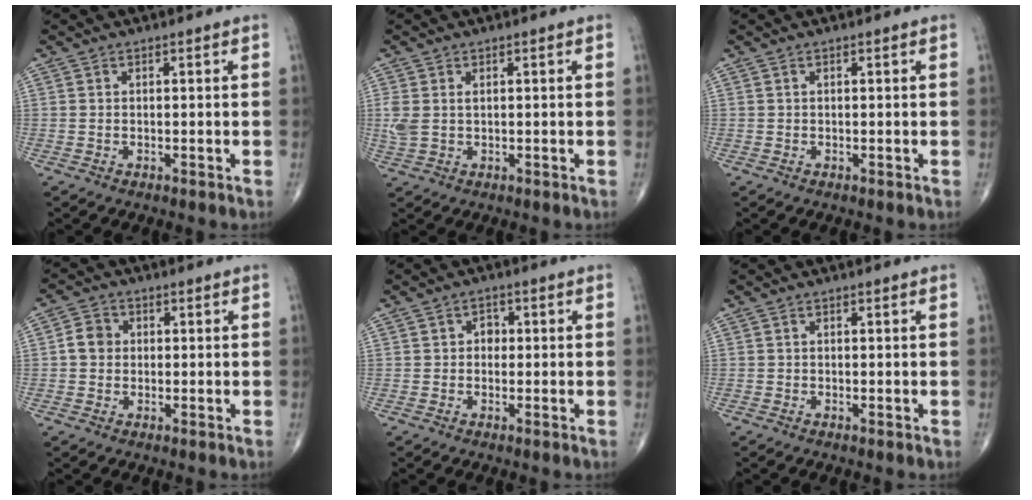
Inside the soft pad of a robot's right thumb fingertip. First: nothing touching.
{"total": 3.7, "force": [0.6, 2.3, 2.8], "torque": [-0.086, 0.010, 0.016]}
{"total": 0.0}
{"total": 3.8, "force": [0.1, 3.4, 1.7], "torque": [-0.020, 0.008, -0.005]}
{"total": 2.1, "force": [0.0, 1.8, 1.1], "torque": [-0.001, 0.006, -0.006]}
{"total": 0.0}